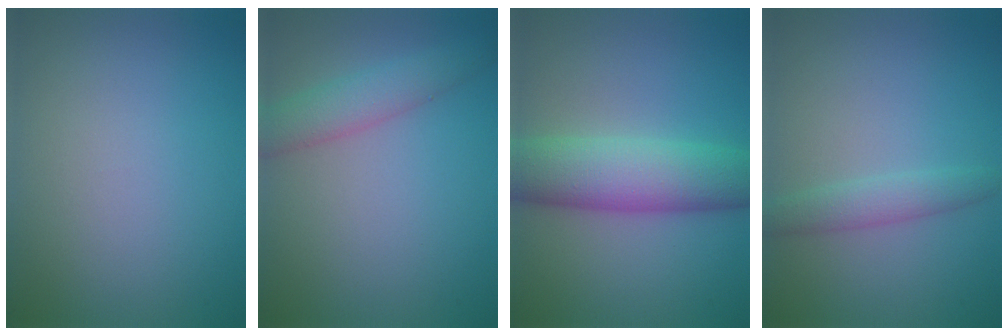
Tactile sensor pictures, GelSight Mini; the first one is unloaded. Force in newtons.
{"total": 3.3, "press": 3.3, "slide": 0.1}
{"total": 7.5, "press": 7.5, "slide": 0.3}
{"total": 2.1, "press": 2.1, "slide": 0.1}